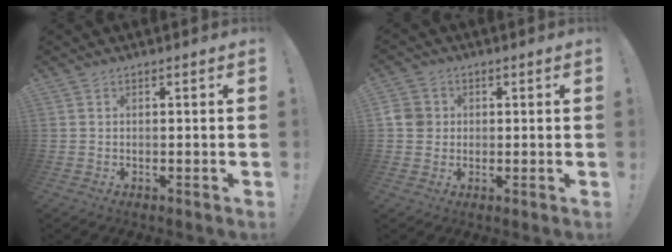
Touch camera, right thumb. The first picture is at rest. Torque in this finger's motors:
{"motor_torque": [0.42, 0.25, 0.21, -0.12, -0.03]}